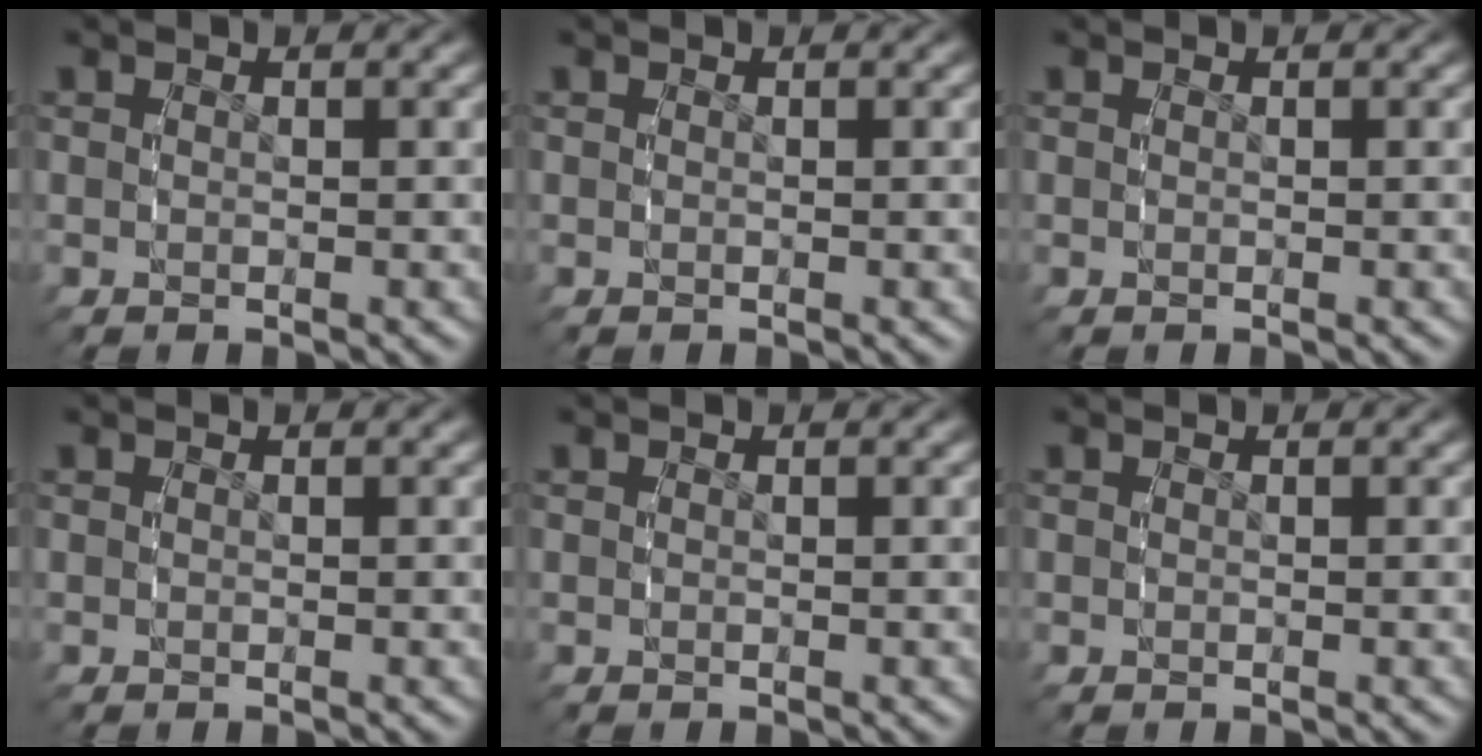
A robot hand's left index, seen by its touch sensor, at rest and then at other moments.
{"total": 0.0}
{"total": 0.0}
{"total": 0.0}
{"total": 0.0}
{"total": 0.0}